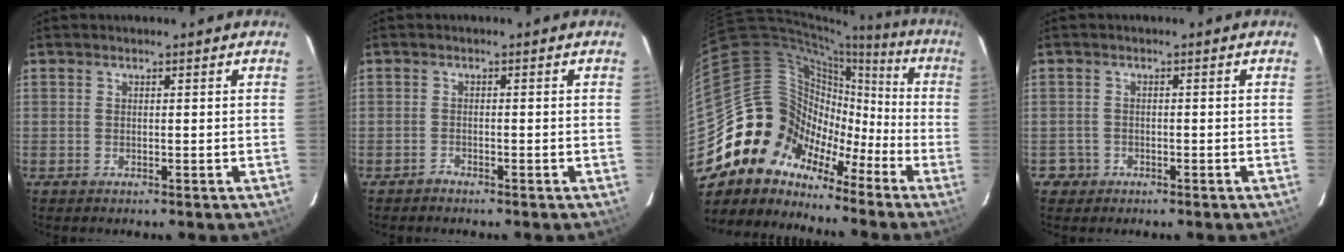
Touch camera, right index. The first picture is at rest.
{"total": 0.9, "force": [-0.9, 0.1, 0.0], "torque": [-0.004, 0.002, -0.018]}
{"total": 14.2, "force": [-8.0, 11.6, 1.9], "torque": [-0.037, 0.062, -0.157]}
{"total": 2.5, "force": [-1.1, 2.2, -0.1], "torque": [-0.002, 0.012, -0.014]}